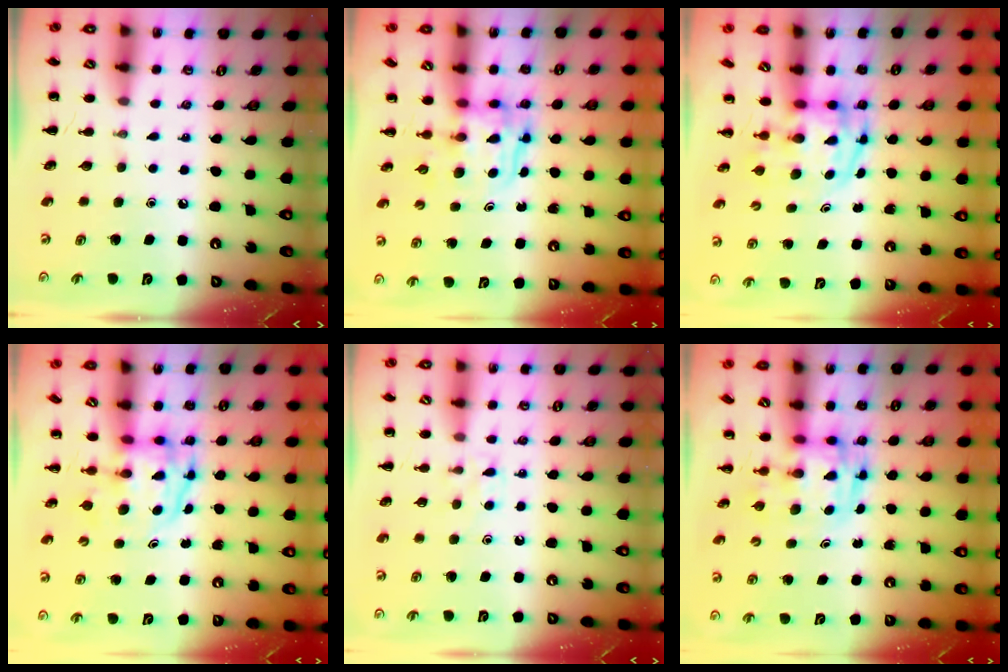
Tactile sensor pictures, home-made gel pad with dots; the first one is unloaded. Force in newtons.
{"total": 3.4, "press": 3.4, "slide": 0.3}
{"total": 3.9, "press": 3.8, "slide": 0.6}
{"total": 3.8, "press": 3.8, "slide": 0.6}
{"total": 5.1, "press": 4.8, "slide": 1.6}
{"total": 2.9, "press": 2.9, "slide": 0.5}